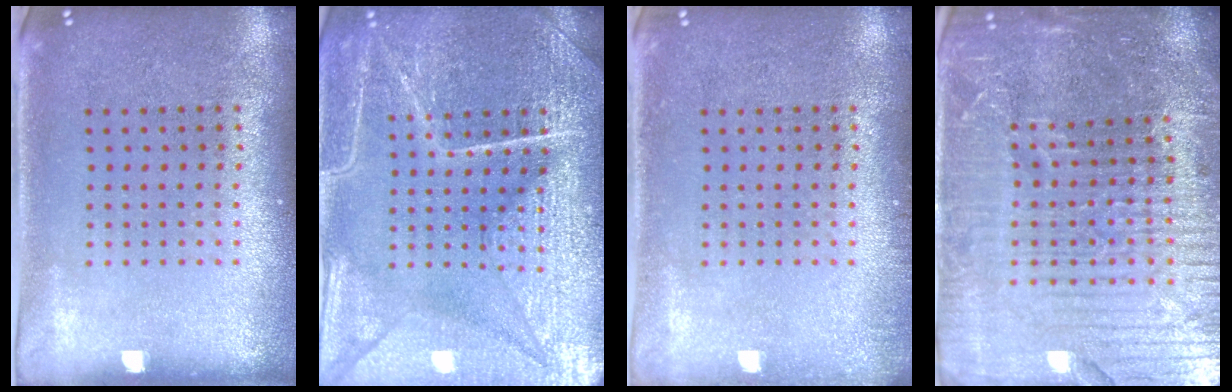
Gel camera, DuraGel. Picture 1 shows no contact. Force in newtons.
{"total": 7.2, "press": 7.1, "slide": 0.8}
{"total": 0.8, "press": 0.8, "slide": 0.0}
{"total": 6.1, "press": 5.4, "slide": 2.8}